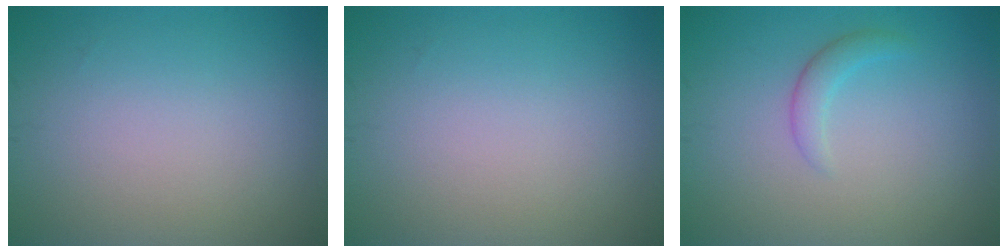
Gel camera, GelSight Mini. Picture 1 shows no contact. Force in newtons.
{"total": 0.0}
{"total": 1.5, "press": 1.5, "slide": 0.1}